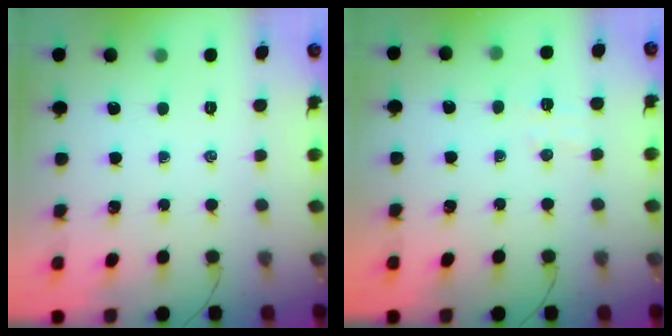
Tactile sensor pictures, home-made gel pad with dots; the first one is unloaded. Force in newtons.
{"total": 3.6, "press": 3.5, "slide": 0.9}